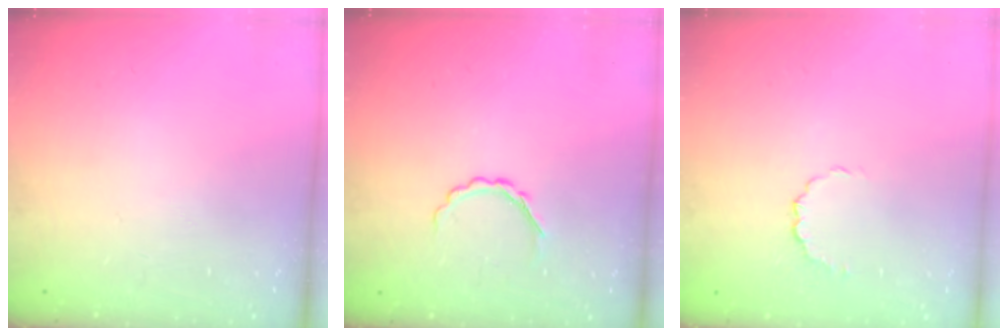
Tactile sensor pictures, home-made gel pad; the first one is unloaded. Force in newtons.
{"total": 3.6, "press": 3.5, "slide": 0.9}
{"total": 3.5, "press": 3.3, "slide": 1.3}